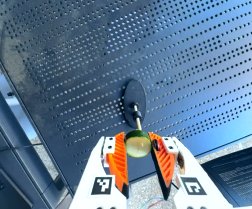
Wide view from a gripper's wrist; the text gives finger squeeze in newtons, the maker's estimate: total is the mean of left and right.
{"total": 11.9, "left": 11.3, "right": 12.4}